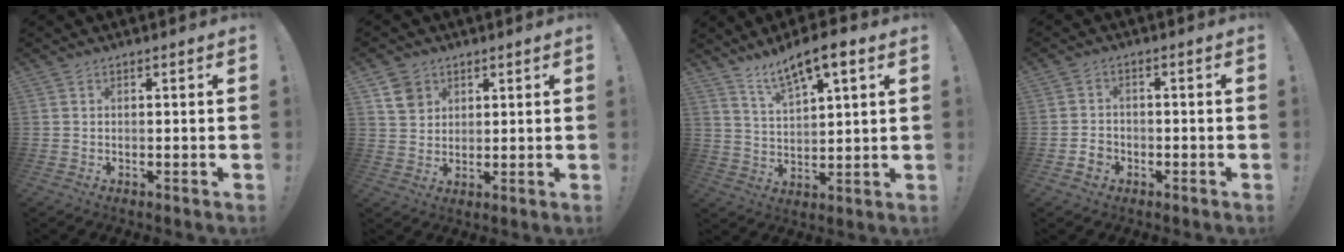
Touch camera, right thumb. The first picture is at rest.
{"total": 6.3, "force": [3.6, 4.9, 1.6], "torque": [-0.015, -0.015, 0.070]}
{"total": 9.3, "force": [6.5, 2.4, 6.1], "torque": [-0.111, -0.027, 0.114]}
{"total": 3.9, "force": [-1.9, 3.1, 1.6], "torque": [-0.028, 0.002, -0.037]}